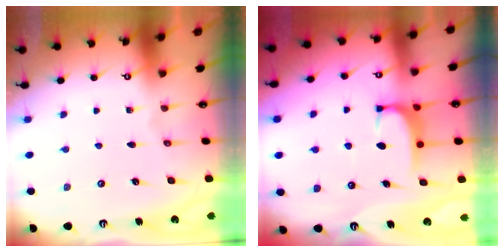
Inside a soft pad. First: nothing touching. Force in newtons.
{"total": 1.8, "press": 1.7, "slide": 0.5}